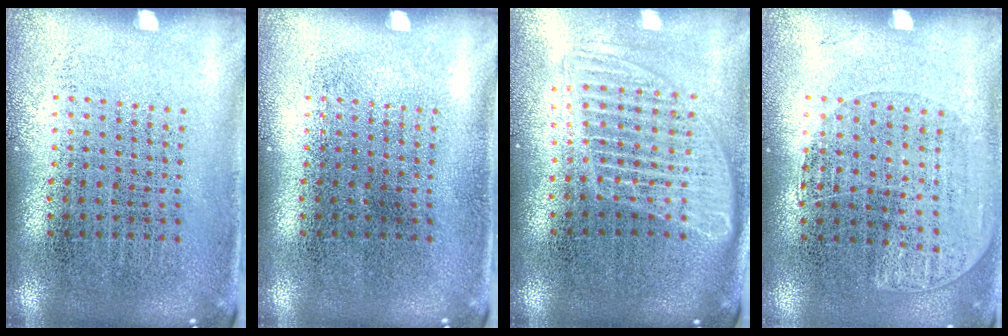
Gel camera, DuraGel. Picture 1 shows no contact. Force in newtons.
{"total": 0.0}
{"total": 1.7, "press": 1.5, "slide": 0.8}
{"total": 1.1, "press": 0.9, "slide": 0.6}